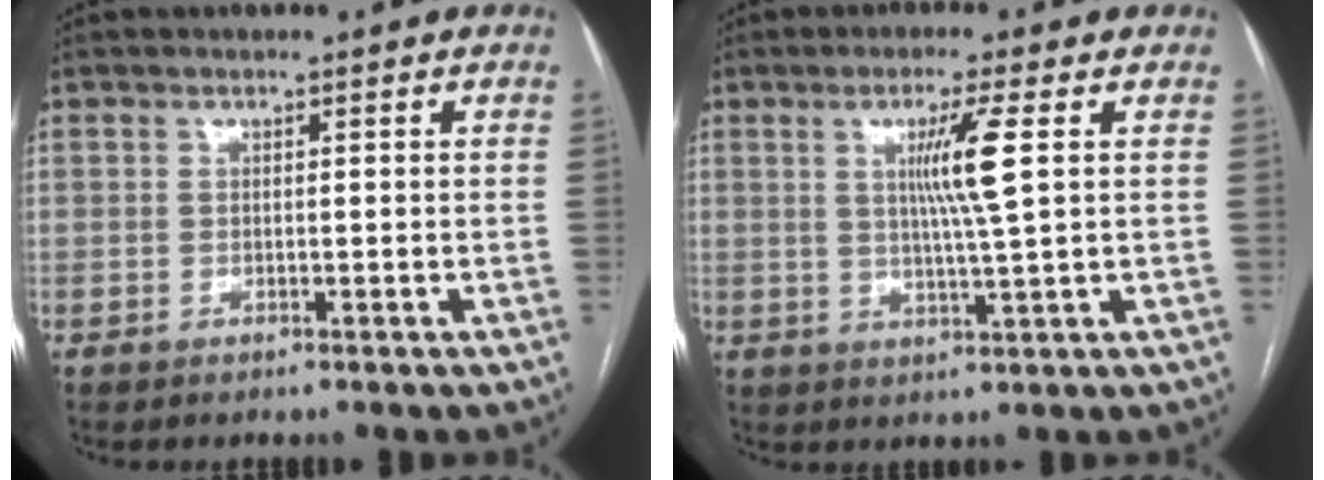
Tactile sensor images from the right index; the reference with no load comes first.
{"total": 6.8, "force": [1.7, -0.9, 6.5], "torque": [-0.120, -0.005, 0.033]}